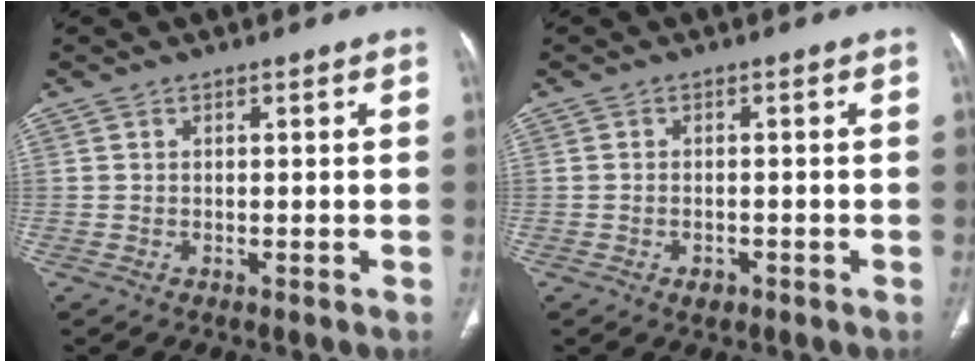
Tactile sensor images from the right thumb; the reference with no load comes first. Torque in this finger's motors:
{"motor_torque": [-0.61, -0.22, -0.19, -0.12, 0.07]}